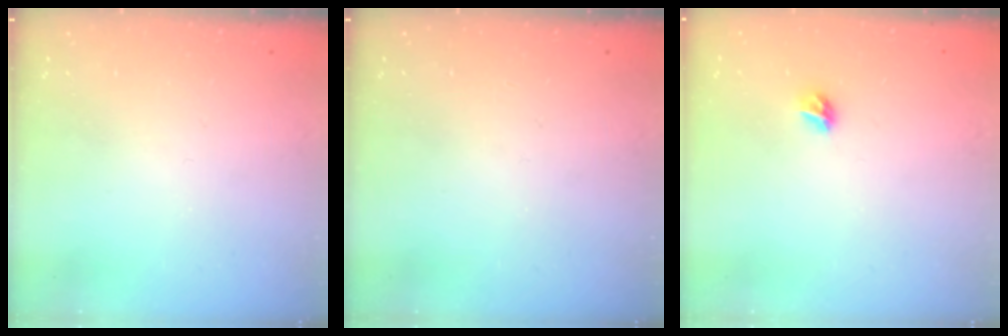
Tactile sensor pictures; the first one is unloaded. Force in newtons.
{"total": 0.0}
{"total": 5.4, "press": 5.4, "slide": 0.5}